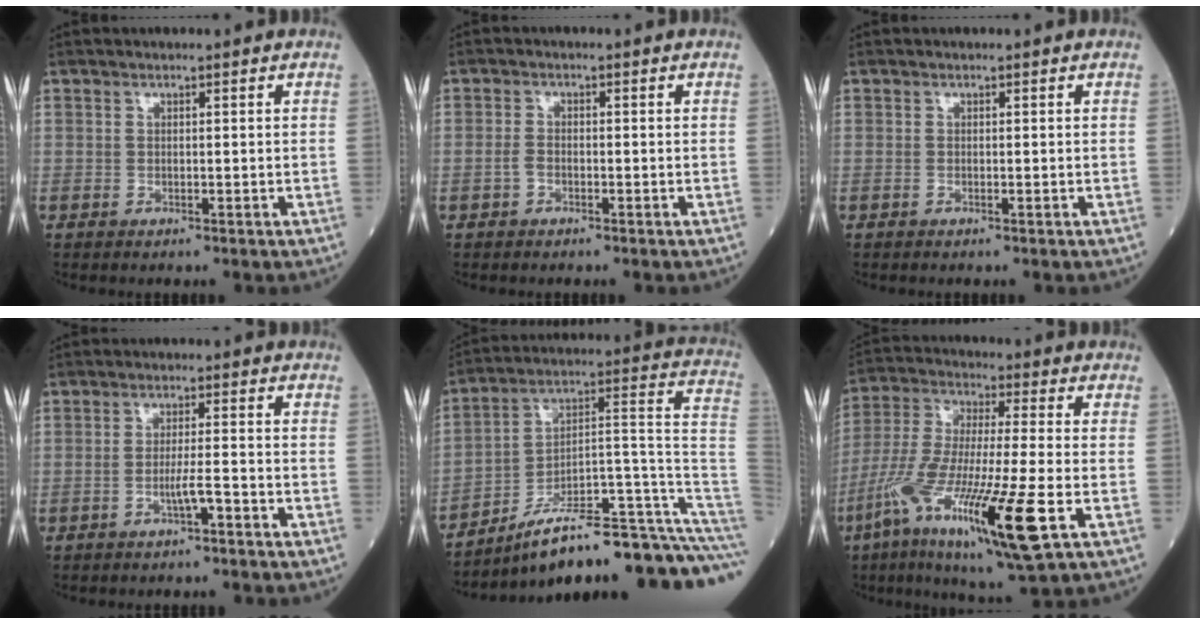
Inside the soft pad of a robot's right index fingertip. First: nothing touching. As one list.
[{"total": 1.6, "force": [-0.8, 1.0, 1.0], "torque": [-0.019, 0.004, -0.015]}, {"total": 0.0}, {"total": 2.9, "force": [-1.7, 0.0, 2.3], "torque": [-0.037, 0.002, -0.030]}, {"total": 24.2, "force": [-19.8, 1.3, 13.9], "torque": [-0.094, 0.048, -0.291]}, {"total": 20.3, "force": [-8.4, 1.6, 18.4], "torque": [-0.372, -0.051, -0.153]}]